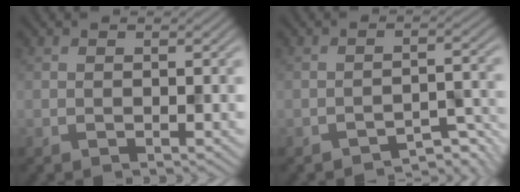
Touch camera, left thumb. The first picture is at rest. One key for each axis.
{"total": 4.6, "fx": -3.9, "fy": 1.1, "fz": 2.3, "tx": -0.027, "ty": 0.004, "tz": -0.054}